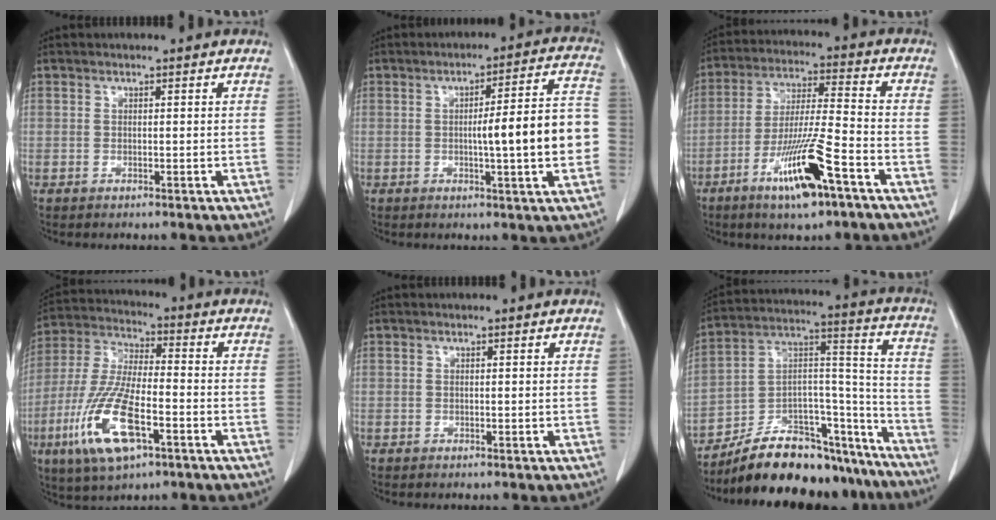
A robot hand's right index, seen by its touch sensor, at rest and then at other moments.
{"total": 12.1, "force": [-1.5, 0.7, 12.0], "torque": [-0.154, 0.023, -0.021]}
{"total": 13.0, "force": [-7.1, 1.1, 10.9], "torque": [-0.208, -0.017, -0.126]}
{"total": 14.4, "force": [-5.9, 4.3, 12.5], "torque": [-0.267, -0.013, -0.106]}
{"total": 0.0}
{"total": 22.7, "force": [-19.4, 7.7, 8.8], "torque": [-0.113, 0.045, -0.301]}